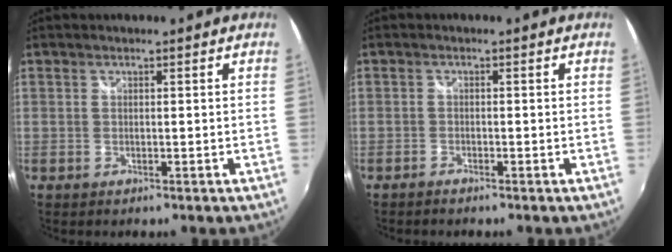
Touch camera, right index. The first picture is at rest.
{"total": 1.3, "force": [-1.2, 0.2, 0.3], "torque": [-0.012, -0.005, -0.025]}